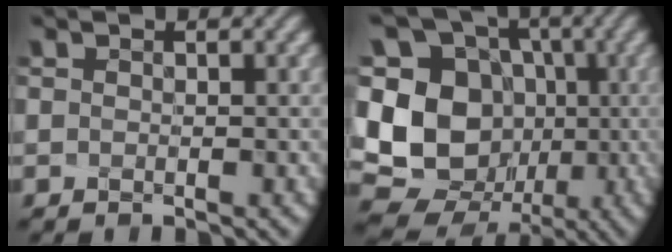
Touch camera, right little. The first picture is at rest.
{"total": 12.3, "force": [-1.7, 10.9, 5.3], "torque": [-0.154, -0.003, -0.038]}